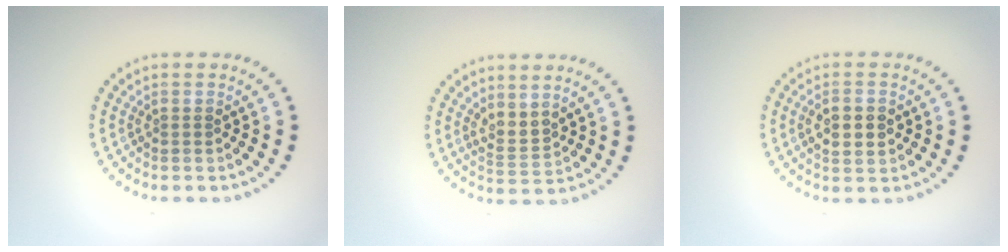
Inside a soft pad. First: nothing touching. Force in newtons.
{"total": 2.1, "press": 1.6, "slide": 1.3}
{"total": 2.6, "press": 2.6, "slide": 0.1}